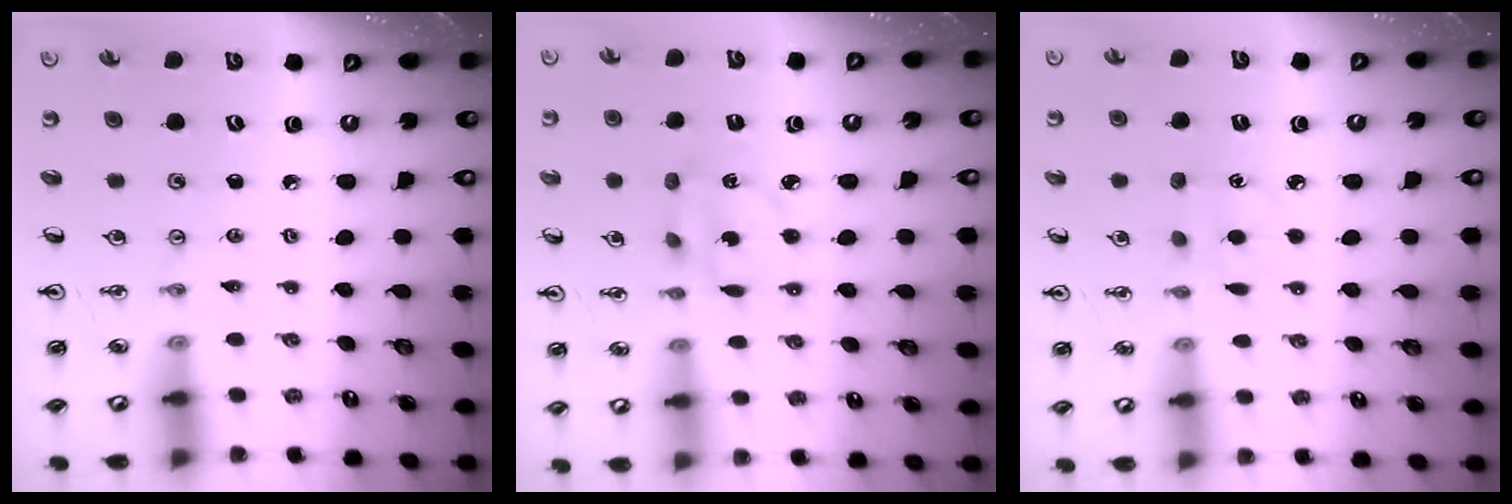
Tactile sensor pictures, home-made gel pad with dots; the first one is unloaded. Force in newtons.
{"total": 4.9, "press": 4.9, "slide": 0.2}
{"total": 3.8, "press": 3.7, "slide": 0.4}